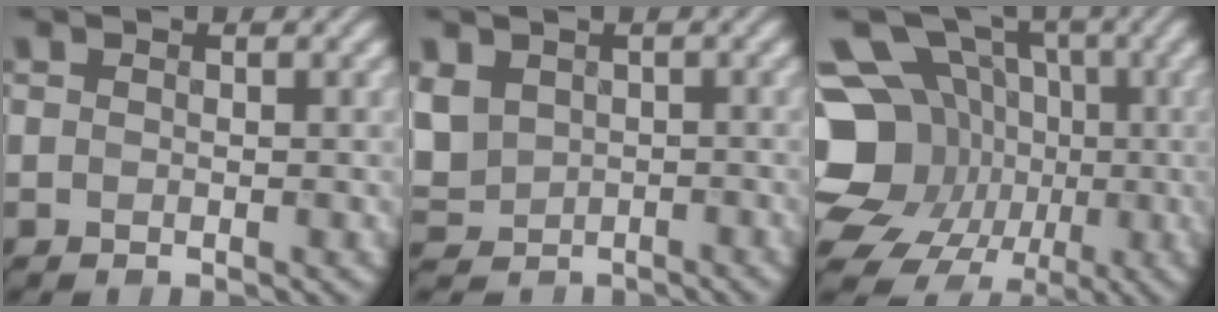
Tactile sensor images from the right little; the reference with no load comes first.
{"total": 3.6, "force": [-0.1, 3.2, 1.7], "torque": [-0.048, -0.010, 0.001]}
{"total": 16.3, "force": [-2.3, 14.8, 6.5], "torque": [-0.169, -0.005, -0.061]}